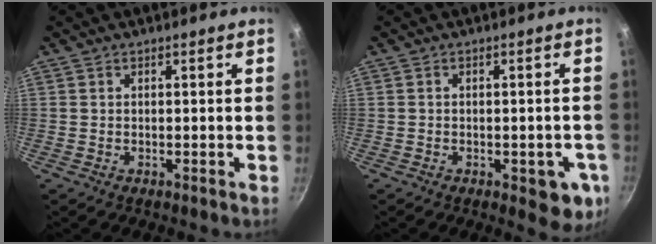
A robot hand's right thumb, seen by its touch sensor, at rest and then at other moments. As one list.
[{"total": 7.5, "force": [-2.5, 3.5, 6.2], "torque": [-0.041, 0.008, -0.028]}]